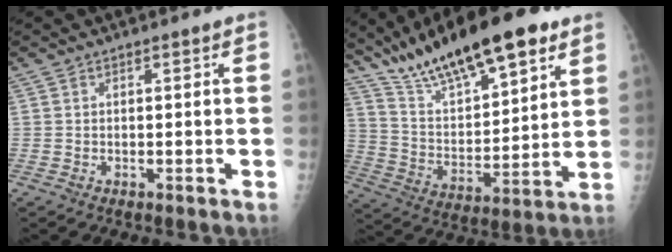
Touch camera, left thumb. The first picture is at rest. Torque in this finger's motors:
{"motor_torque": [0.65, 0.70, 1.50, -1.26, 0.26]}